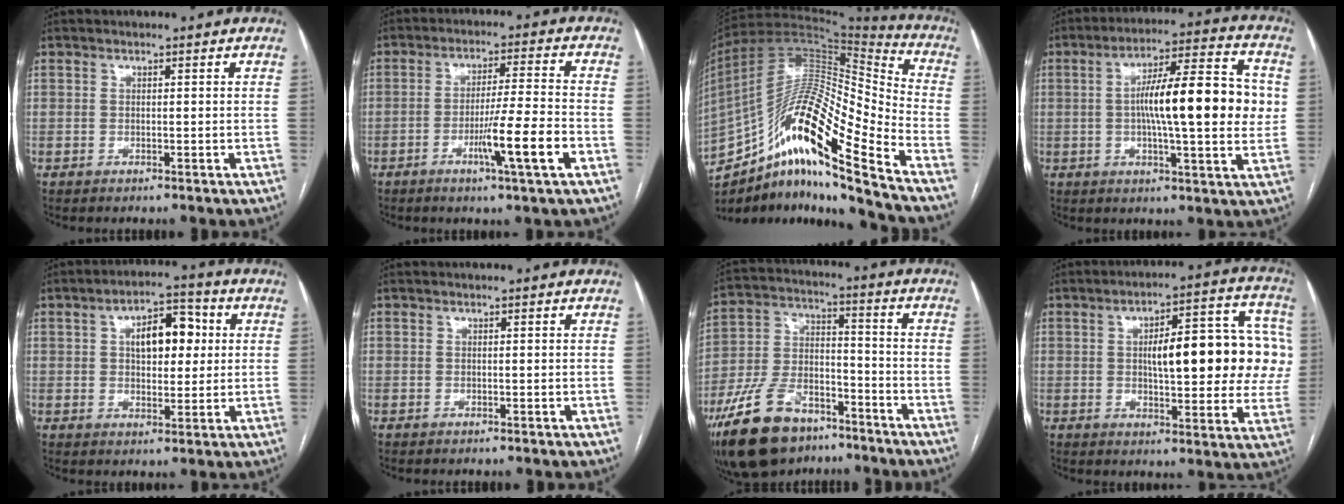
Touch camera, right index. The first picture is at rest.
{"total": 9.5, "force": [-3.8, -0.7, 8.7], "torque": [-0.144, -0.011, -0.066]}
{"total": 22.1, "force": [-13.6, 1.9, 17.4], "torque": [-0.327, 0.012, -0.245]}
{"total": 16.5, "force": [0.8, 2.5, 16.3], "torque": [-0.255, 0.024, 0.007]}
{"total": 8.6, "force": [1.9, 4.4, 7.1], "torque": [-0.108, 0.022, 0.030]}
{"total": 0.0}
{"total": 16.3, "force": [-11.0, 8.1, 8.8], "torque": [-0.190, 0.011, -0.196]}
{"total": 18.0, "force": [2.0, 5.7, 16.9], "torque": [-0.212, 0.040, 0.032]}